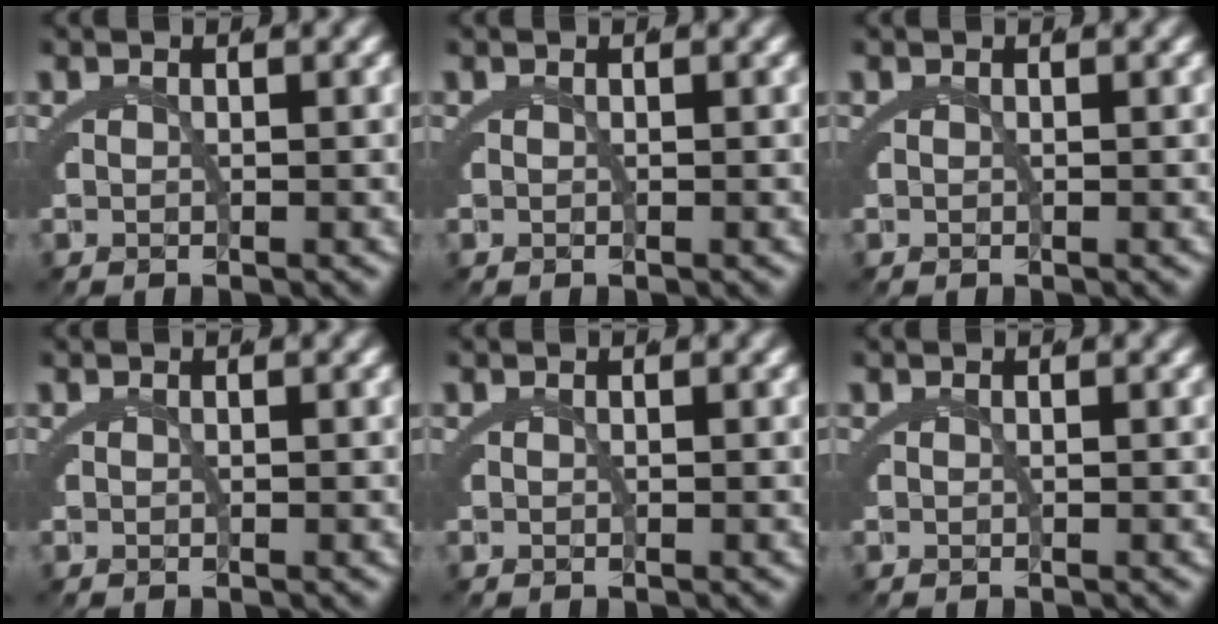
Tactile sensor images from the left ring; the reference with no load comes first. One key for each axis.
{"total": 0.0}
{"total": 0.0}
{"total": 0.0}
{"total": 0.0}
{"total": 0.0}